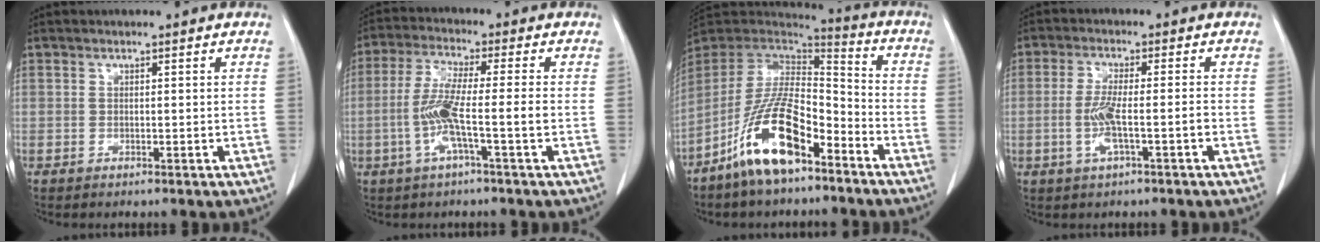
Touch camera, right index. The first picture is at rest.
{"total": 7.7, "force": [-1.9, -0.4, 7.4], "torque": [-0.153, 0.000, -0.042]}
{"total": 14.5, "force": [-8.6, 4.6, 10.7], "torque": [-0.209, 0.001, -0.159]}
{"total": 5.4, "force": [-1.7, 0.4, 5.1], "torque": [-0.104, -0.001, -0.031]}